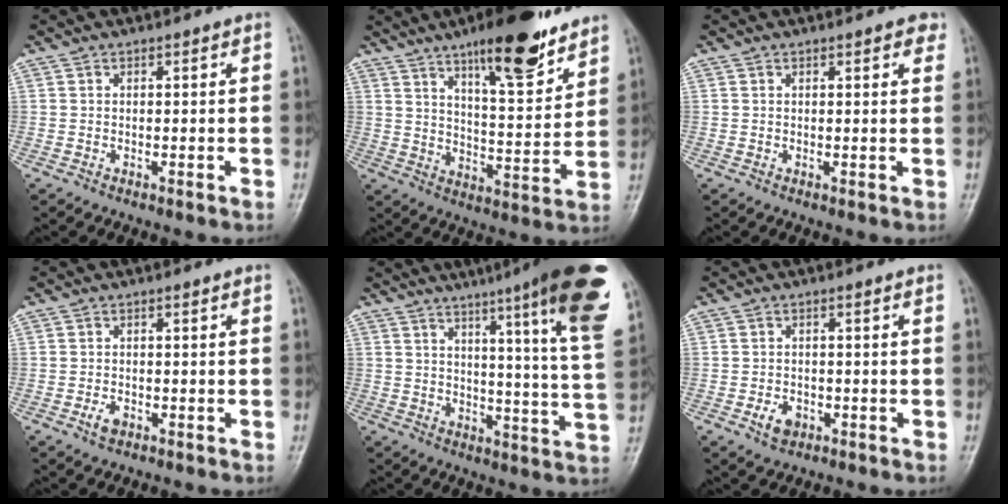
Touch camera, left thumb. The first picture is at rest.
{"total": 16.0, "force": [10.9, 4.2, 10.9], "torque": [-0.137, -0.065, 0.173]}
{"total": 2.6, "force": [1.6, 0.9, 1.9], "torque": [-0.012, -0.003, 0.014]}
{"total": 2.0, "force": [-1.0, 1.2, 1.2], "torque": [-0.022, 0.002, -0.016]}
{"total": 22.1, "force": [13.1, 1.6, 17.7], "torque": [-0.221, -0.062, 0.162]}
{"total": 3.2, "force": [-1.4, 2.3, 1.8], "torque": [-0.023, 0.004, -0.019]}